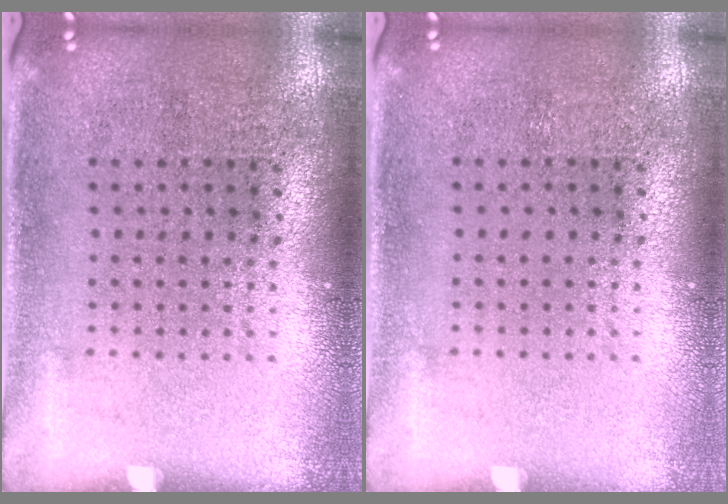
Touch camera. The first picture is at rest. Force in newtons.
{"total": 0.0}